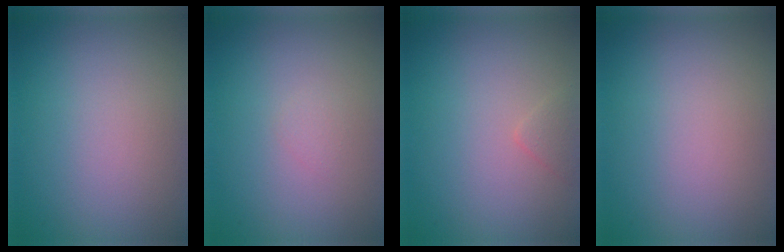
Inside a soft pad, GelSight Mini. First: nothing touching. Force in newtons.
{"total": 0.5, "press": 0.5, "slide": 0.0}
{"total": 0.8, "press": 0.8, "slide": 0.0}
{"total": 0.0}